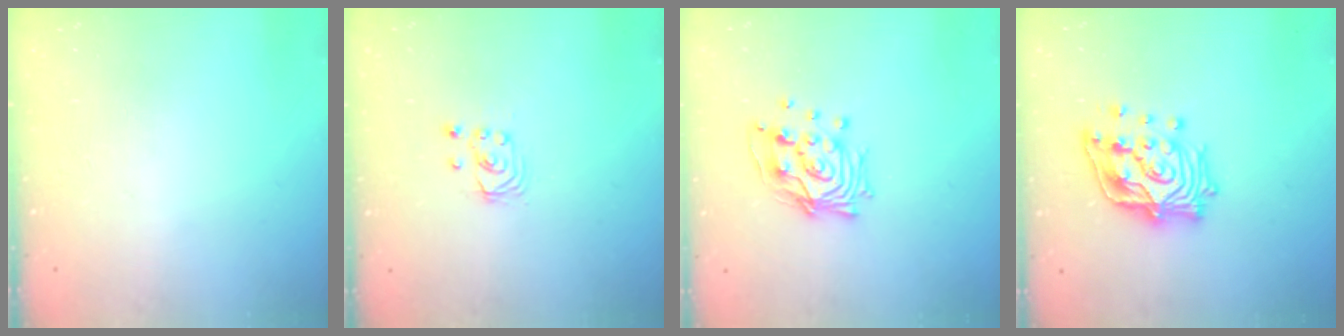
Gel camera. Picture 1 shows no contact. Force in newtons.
{"total": 2.5, "press": 2.5, "slide": 0.3}
{"total": 12.9, "press": 12.8, "slide": 1.1}
{"total": 18.3, "press": 18.1, "slide": 2.4}